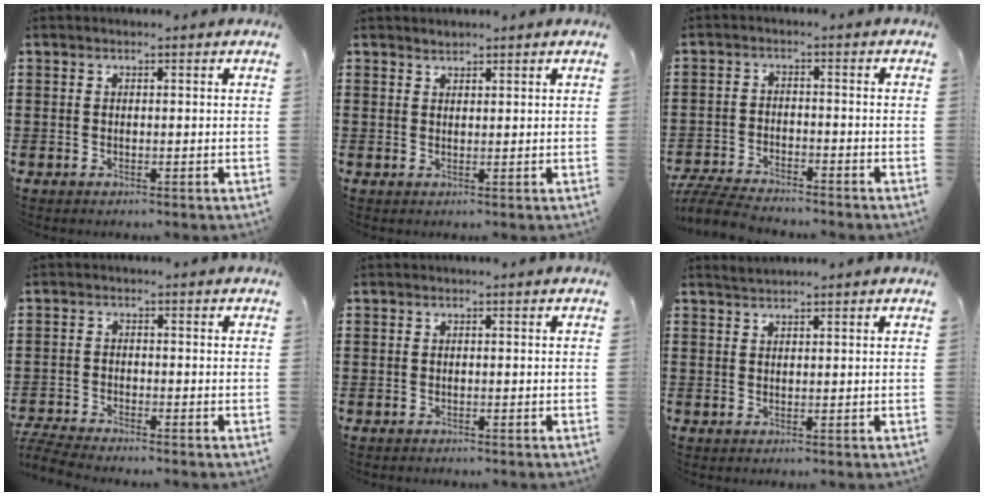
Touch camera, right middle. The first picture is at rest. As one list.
[{"total": 1.2, "force": [1.1, 0.3, -0.3], "torque": [0.001, 0.000, 0.023]}, {"total": 5.7, "force": [-5.5, 0.7, 1.3], "torque": [-0.035, 0.002, -0.112]}, {"total": 3.6, "force": [-3.5, 0.2, 0.8], "torque": [-0.035, -0.009, -0.077]}, {"total": 0.8, "force": [-0.6, 0.5, -0.1], "torque": [0.003, 0.004, -0.014]}, {"total": 1.1, "force": [1.0, 0.0, 0.2], "torque": [-0.005, 0.000, 0.020]}]